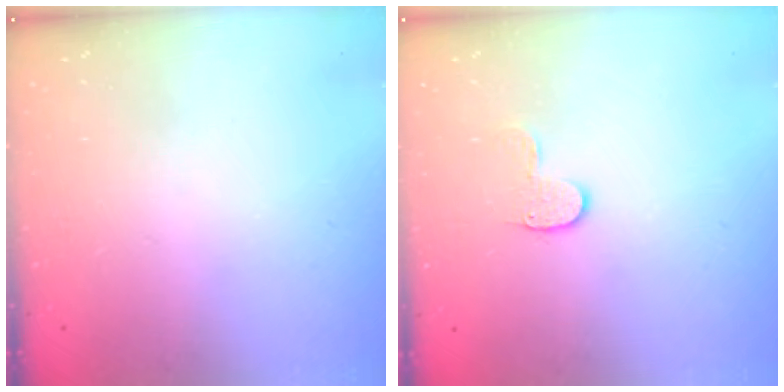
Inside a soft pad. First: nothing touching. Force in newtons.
{"total": 5.5, "press": 5.5, "slide": 0.6}